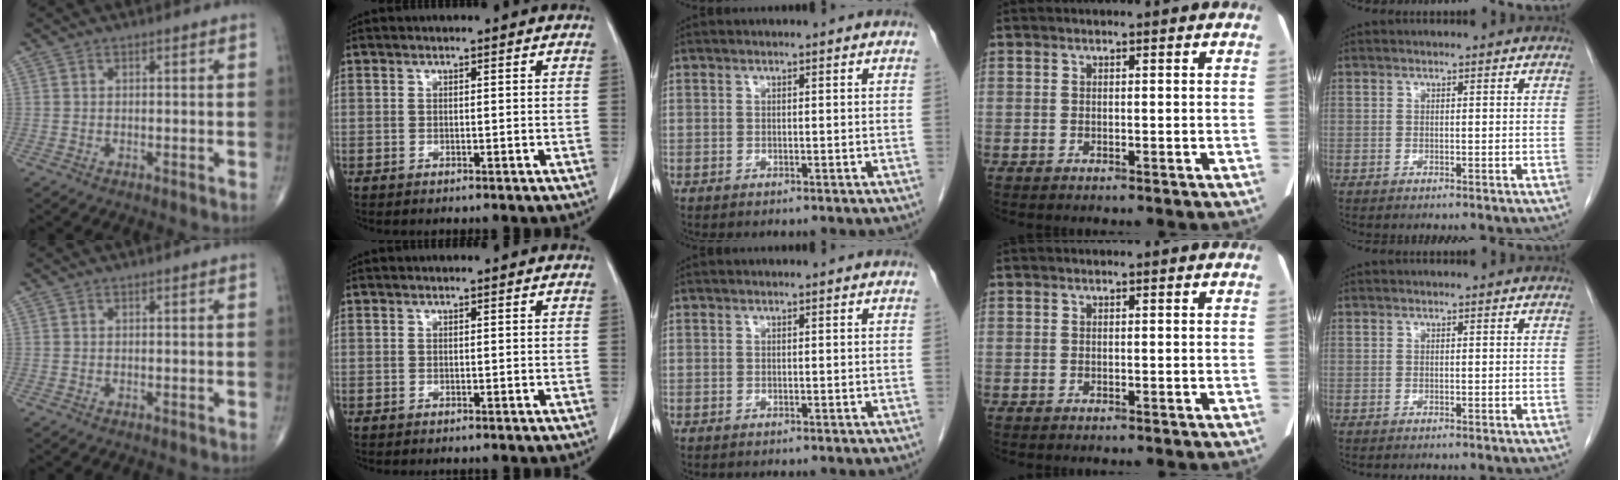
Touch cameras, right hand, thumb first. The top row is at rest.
{}